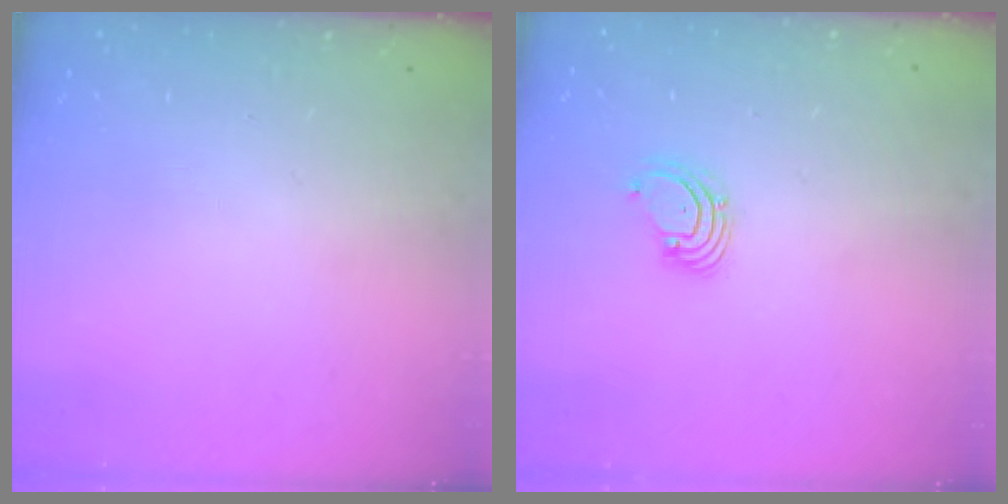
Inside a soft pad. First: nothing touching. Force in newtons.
{"total": 1.8, "press": 1.8, "slide": 0.2}